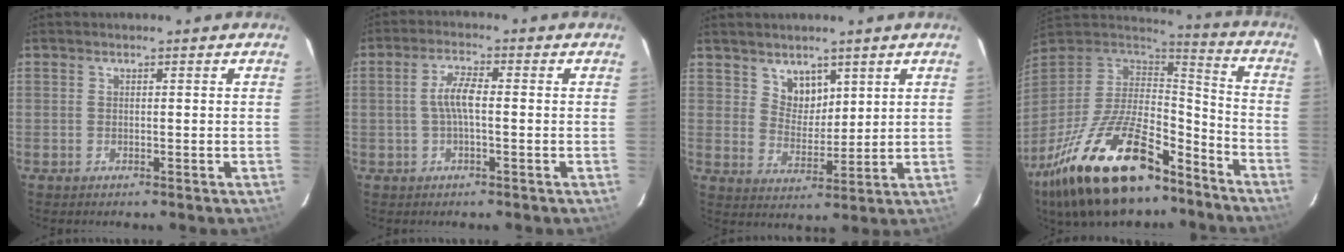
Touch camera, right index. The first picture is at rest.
{"total": 4.5, "force": [-0.3, 1.1, 4.4], "torque": [-0.087, 0.009, -0.006]}
{"total": 5.3, "force": [3.5, 3.7, 1.5], "torque": [-0.017, 0.004, 0.070]}
{"total": 29.1, "force": [-18.7, 12.0, 18.8], "torque": [-0.363, -0.022, -0.297]}